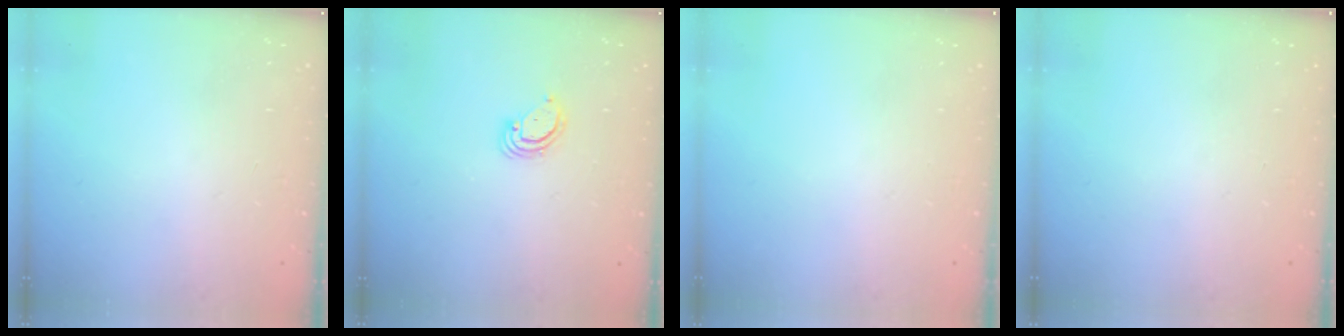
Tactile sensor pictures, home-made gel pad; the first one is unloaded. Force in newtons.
{"total": 2.9, "press": 2.9, "slide": 0.2}
{"total": 0.0}
{"total": 0.0}